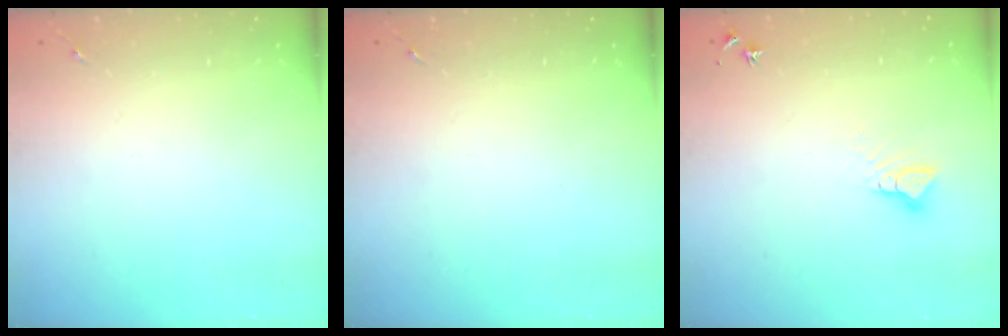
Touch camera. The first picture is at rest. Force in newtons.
{"total": 0.0}
{"total": 4.4, "press": 4.3, "slide": 0.4}